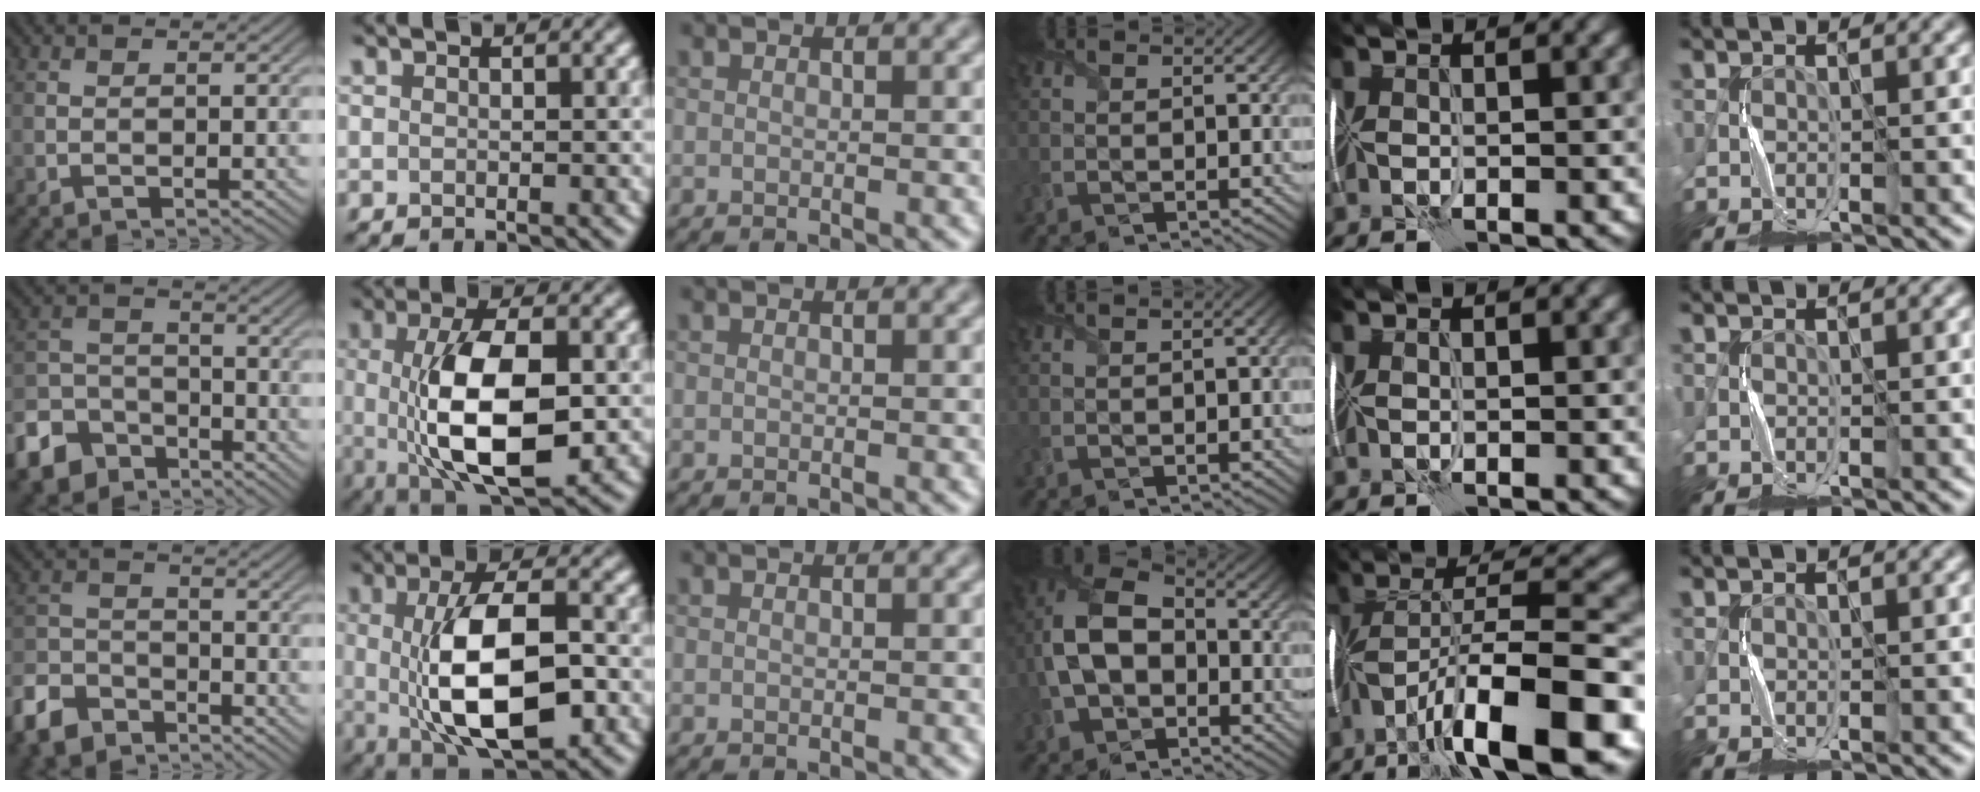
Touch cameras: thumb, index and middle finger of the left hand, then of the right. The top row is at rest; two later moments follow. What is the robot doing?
{"motion": "fold", "object": "plastic wrap"}